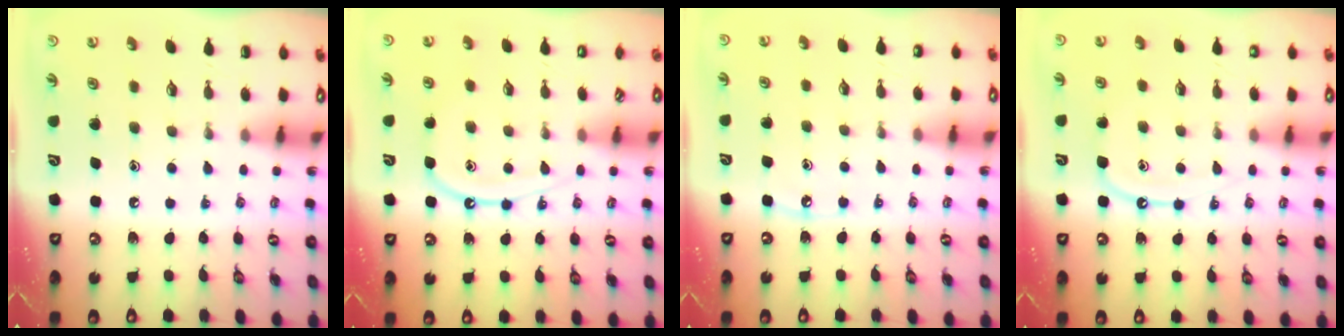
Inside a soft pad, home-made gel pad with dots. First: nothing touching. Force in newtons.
{"total": 11.4, "press": 11.4, "slide": 0.9}
{"total": 3.8, "press": 3.8, "slide": 0.5}
{"total": 8.9, "press": 8.9, "slide": 0.9}